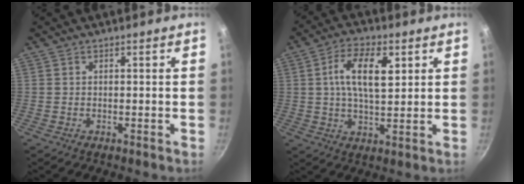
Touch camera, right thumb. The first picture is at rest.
{"total": 10.1, "force": [2.8, 4.8, 8.4], "torque": [-0.144, -0.003, 0.043]}